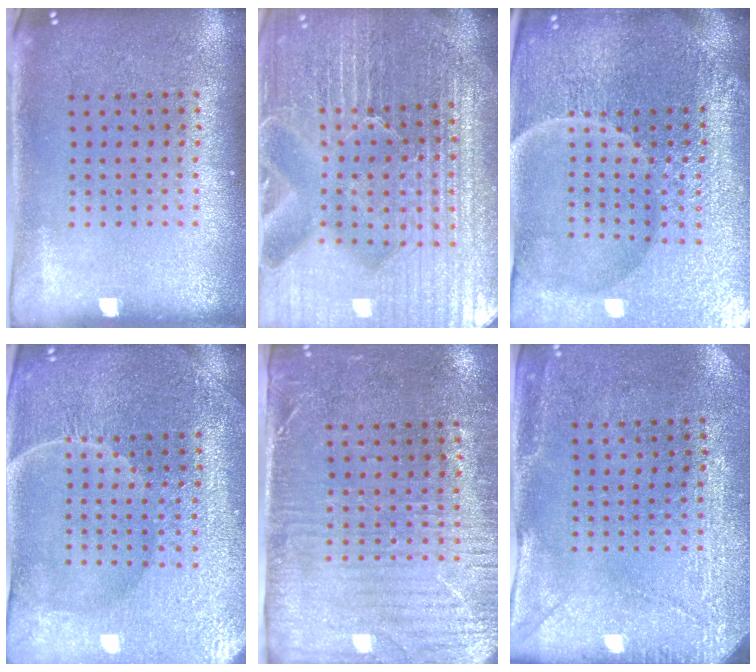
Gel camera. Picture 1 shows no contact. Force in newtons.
{"total": 6.6, "press": 5.9, "slide": 3.1}
{"total": 6.5, "press": 5.8, "slide": 2.9}
{"total": 4.4, "press": 4.2, "slide": 1.3}
{"total": 3.1, "press": 2.7, "slide": 1.6}
{"total": 3.0, "press": 2.6, "slide": 1.4}